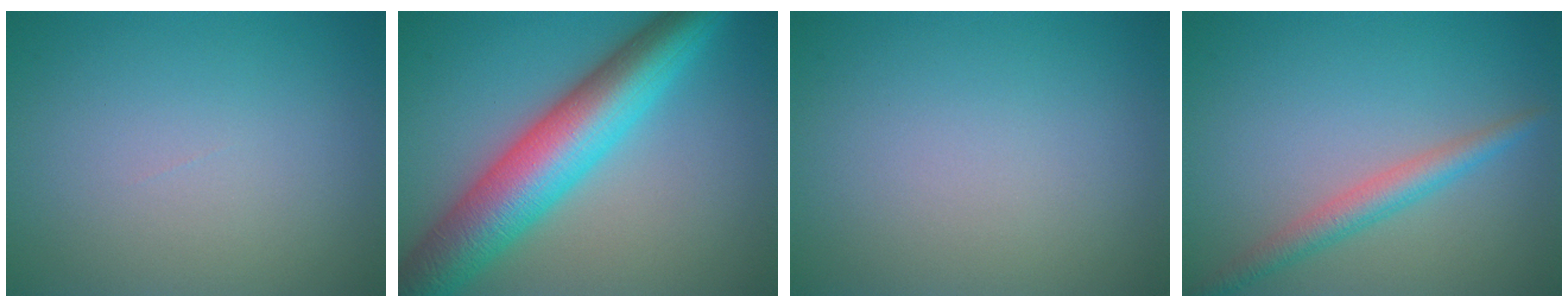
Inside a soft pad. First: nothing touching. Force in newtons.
{"total": 10.3, "press": 10.3, "slide": 0.1}
{"total": 0.0}
{"total": 2.8, "press": 2.8, "slide": 0.1}